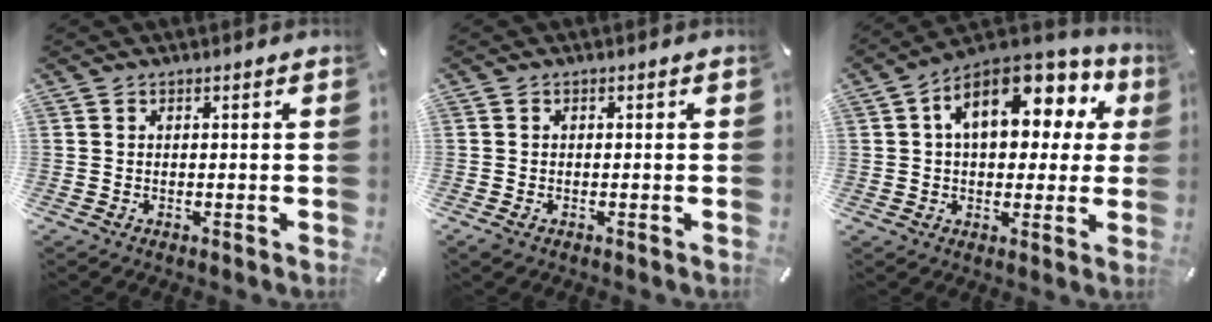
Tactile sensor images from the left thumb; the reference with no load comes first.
{"total": 0.8, "force": [-0.3, 0.5, 0.5], "torque": [-0.009, 0.000, -0.007]}
{"total": 15.6, "force": [6.1, 9.2, 11.0], "torque": [-0.170, -0.021, 0.107]}